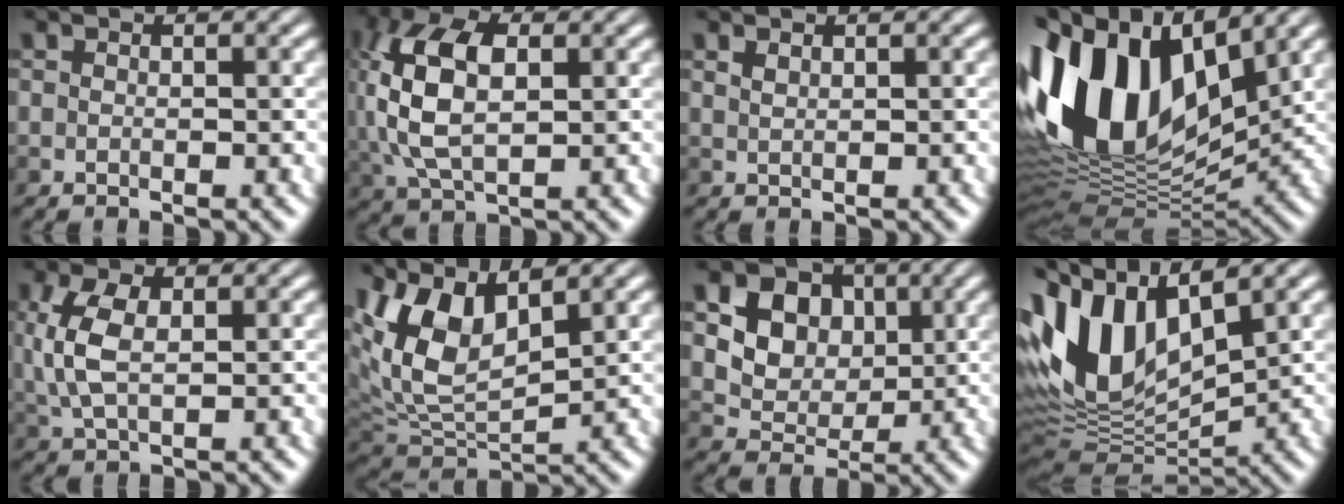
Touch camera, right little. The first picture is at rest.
{"total": 9.1, "force": [0.1, 5.4, 7.4], "torque": [-0.173, 0.009, -0.001]}
{"total": 0.8, "force": [0.5, 0.3, 0.5], "torque": [-0.016, 0.000, 0.011]}
{"total": 15.4, "force": [3.5, 9.0, 11.9], "torque": [-0.270, 0.031, 0.048]}
{"total": 5.4, "force": [0.0, 3.1, 4.5], "torque": [-0.109, 0.004, 0.001]}
{"total": 7.5, "force": [2.3, 4.0, 5.9], "torque": [-0.127, 0.000, 0.043]}
{"total": 6.7, "force": [1.6, 5.4, 3.6], "torque": [-0.085, 0.005, 0.025]}
{"total": 11.8, "force": [3.2, 6.4, 9.3], "torque": [-0.200, 0.023, 0.055]}